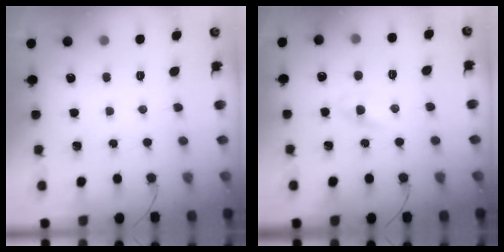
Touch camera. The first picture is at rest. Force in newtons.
{"total": 1.8, "press": 1.6, "slide": 0.8}